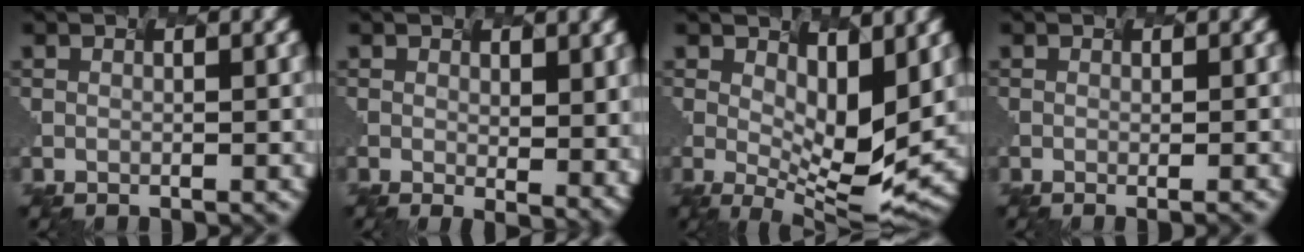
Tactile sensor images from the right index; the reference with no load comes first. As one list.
[{"total": 1.8, "force": [0.3, 0.0, 1.8], "torque": [-0.033, -0.021, 0.042]}, {"total": 4.6, "force": [0.3, 0.9, 4.5], "torque": [-0.105, -0.027, 0.040]}, {"total": 1.2, "force": [-0.4, 0.1, 1.1], "torque": [-0.007, 0.006, -0.001]}]